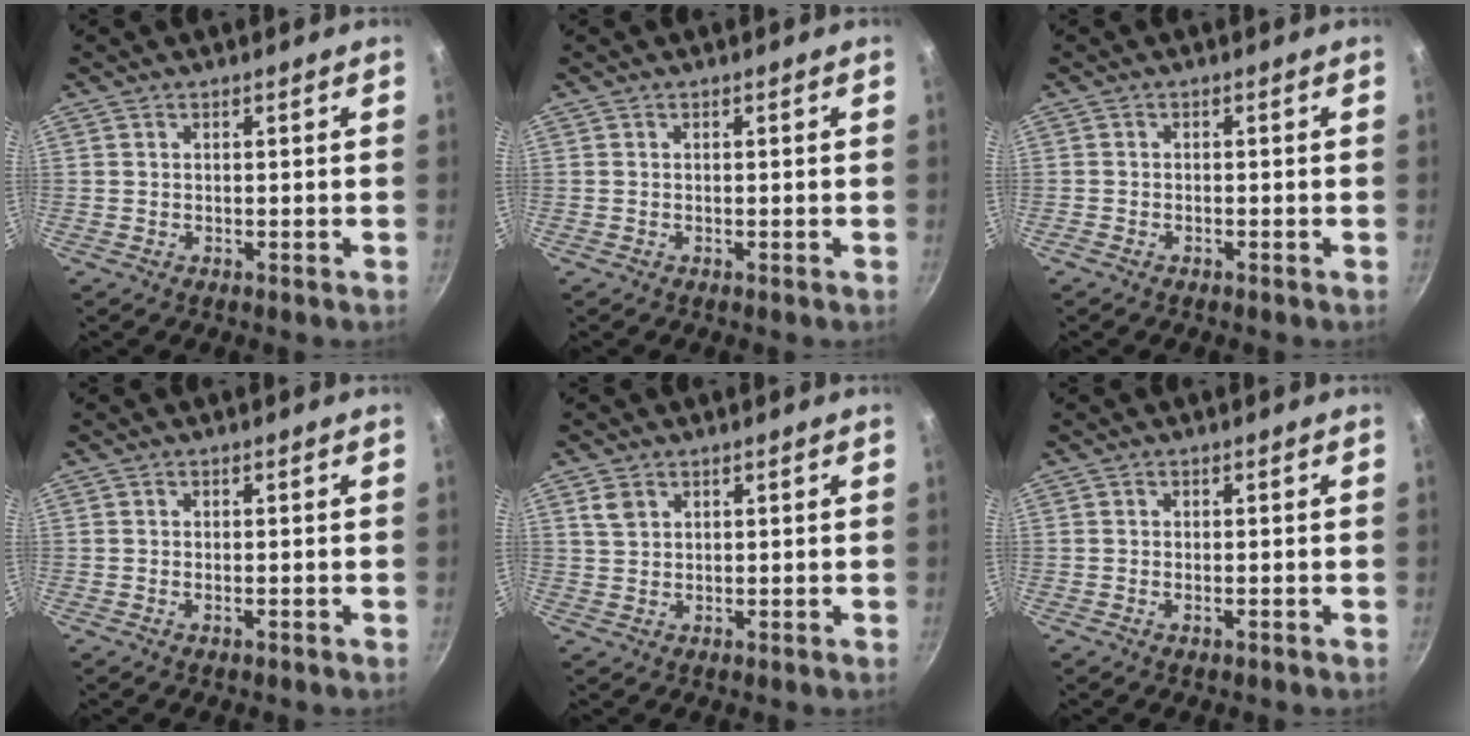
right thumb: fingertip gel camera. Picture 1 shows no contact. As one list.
[{"total": 0.0}, {"total": 0.7, "force": [-0.6, 0.3, 0.3], "torque": [-0.016, 0.008, -0.015]}, {"total": 0.8, "force": [-0.3, 0.3, 0.7], "torque": [-0.013, 0.002, -0.006]}, {"total": 2.7, "force": [1.4, 1.9, 1.3], "torque": [-0.018, -0.001, 0.028]}, {"total": 1.1, "force": [-0.4, 0.4, 0.9], "torque": [-0.018, 0.002, -0.009]}]